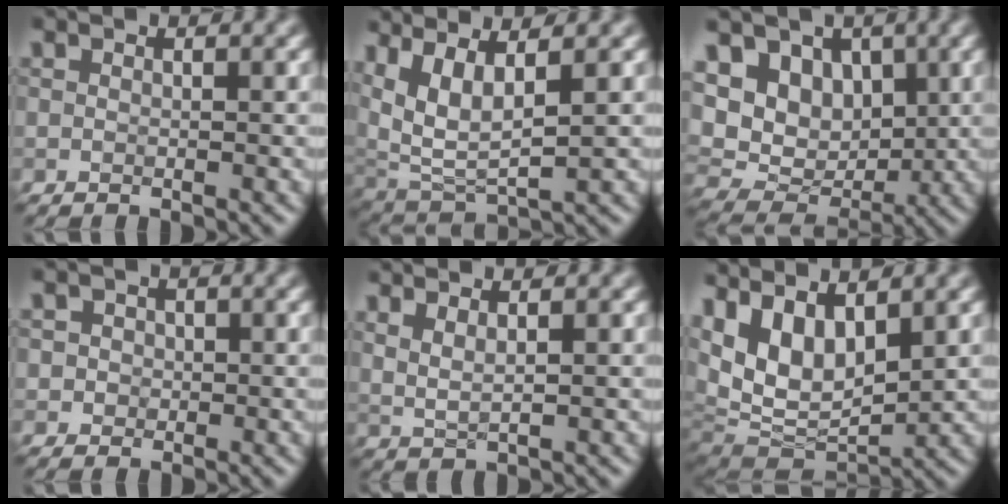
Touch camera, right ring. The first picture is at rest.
{"total": 5.9, "force": [2.7, 2.6, 4.6], "torque": [-0.104, 0.006, 0.057]}
{"total": 11.3, "force": [3.4, 8.6, 6.5], "torque": [-0.111, 0.025, 0.049]}
{"total": 2.0, "force": [0.4, 1.8, 0.6], "torque": [0.009, 0.001, 0.000]}
{"total": 2.1, "force": [1.2, 0.7, 1.5], "torque": [-0.028, -0.003, 0.022]}
{"total": 10.5, "force": [2.9, 5.9, 8.2], "torque": [-0.163, -0.008, 0.055]}